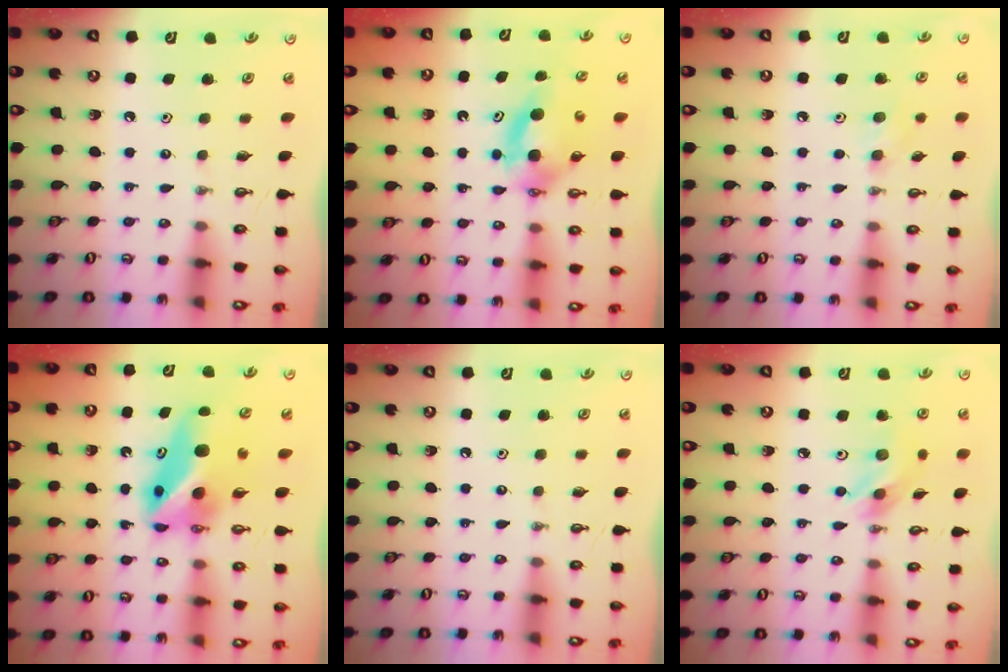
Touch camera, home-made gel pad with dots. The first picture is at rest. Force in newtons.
{"total": 5.8, "press": 5.5, "slide": 1.7}
{"total": 7.8, "press": 6.9, "slide": 3.7}
{"total": 8.7, "press": 8.5, "slide": 1.8}
{"total": 0.0}
{"total": 8.5, "press": 8.5, "slide": 0.7}